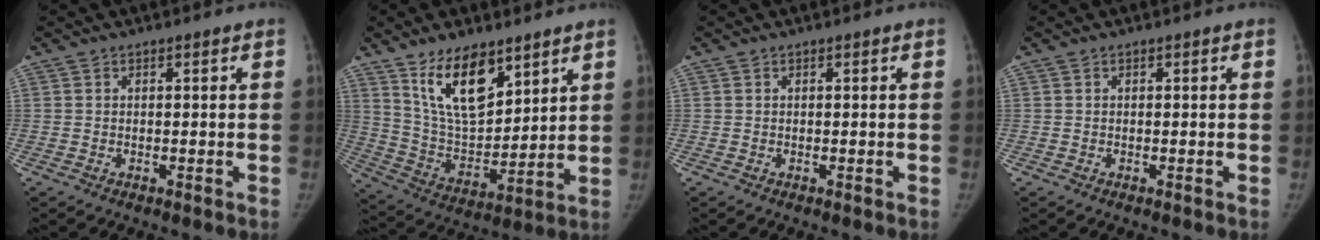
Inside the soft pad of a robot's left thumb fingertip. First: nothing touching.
{"total": 14.8, "force": [9.2, 6.9, 9.4], "torque": [-0.126, -0.059, 0.180]}
{"total": 0.0}
{"total": 0.0}